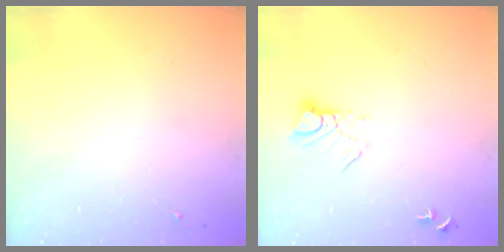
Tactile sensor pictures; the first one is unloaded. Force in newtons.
{"total": 5.9, "press": 5.9, "slide": 0.5}